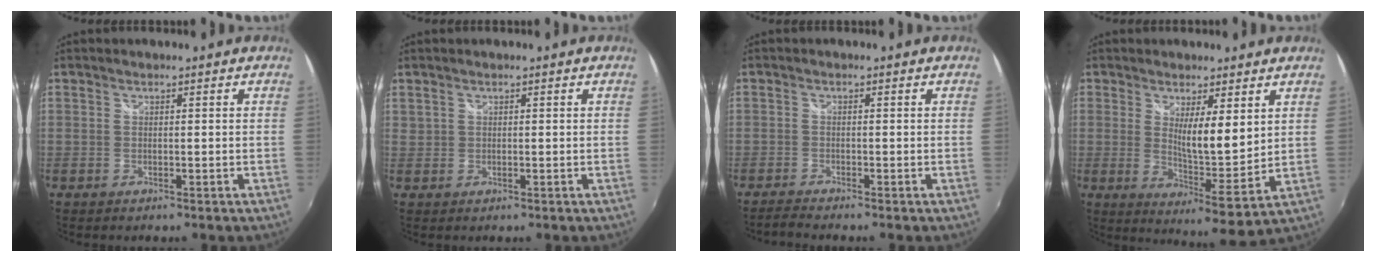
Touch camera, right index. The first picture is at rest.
{"total": 0.9, "force": [0.6, 0.6, 0.2], "torque": [-0.004, 0.002, 0.011]}
{"total": 2.3, "force": [-2.2, -0.2, 0.5], "torque": [-0.019, -0.011, -0.044]}
{"total": 9.1, "force": [2.9, 1.2, 8.5], "torque": [-0.130, -0.025, 0.049]}